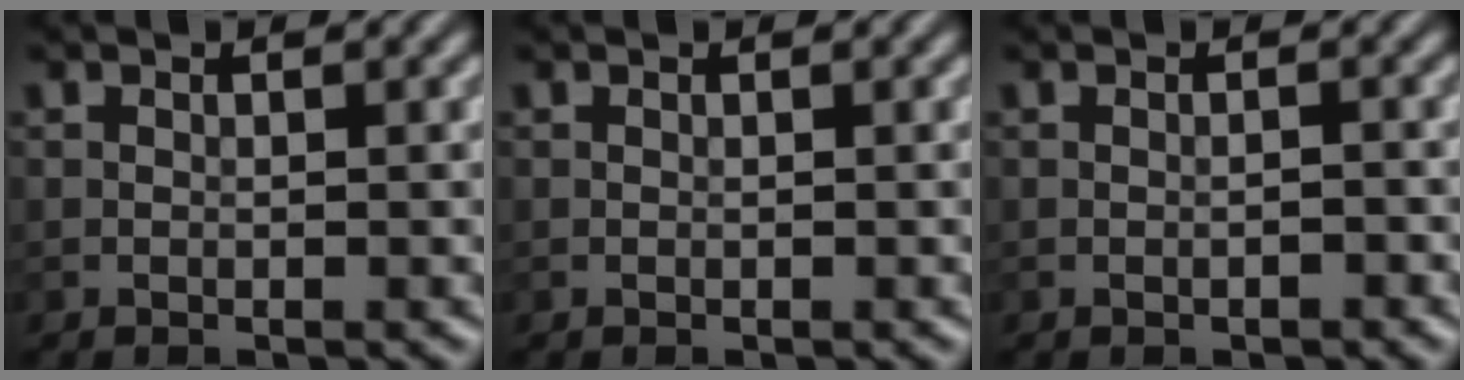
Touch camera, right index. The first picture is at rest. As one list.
[{"total": 0.0}, {"total": 0.8, "force": [-0.4, 0.2, 0.7], "torque": [-0.012, 0.001, -0.007]}]